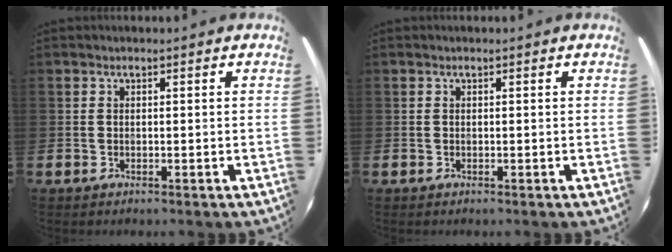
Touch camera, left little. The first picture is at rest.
{"total": 0.0}